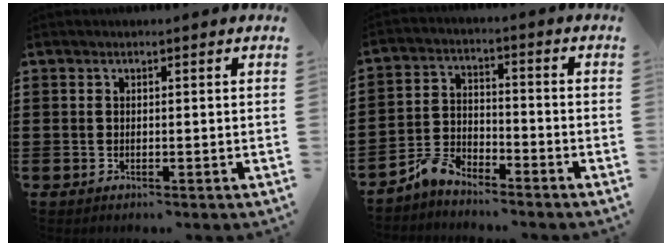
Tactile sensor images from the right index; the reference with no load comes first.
{"total": 4.8, "force": [-4.4, 1.5, 1.3], "torque": [-0.037, 0.012, -0.092]}